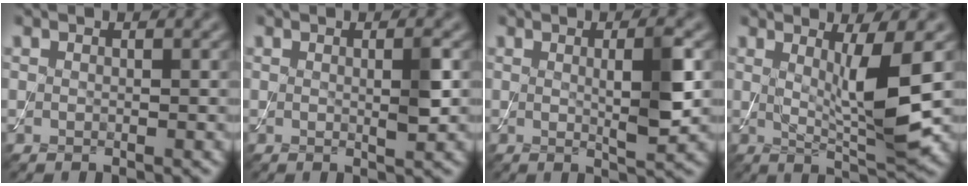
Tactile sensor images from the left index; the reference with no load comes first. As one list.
[{"total": 1.8, "force": [0.2, 0.1, 1.8], "torque": [-0.028, -0.002, -0.001]}, {"total": 3.7, "force": [0.5, 0.5, 3.6], "torque": [-0.058, -0.005, 0.008]}, {"total": 5.4, "force": [0.8, 0.7, 5.3], "torque": [-0.091, -0.016, 0.021]}]